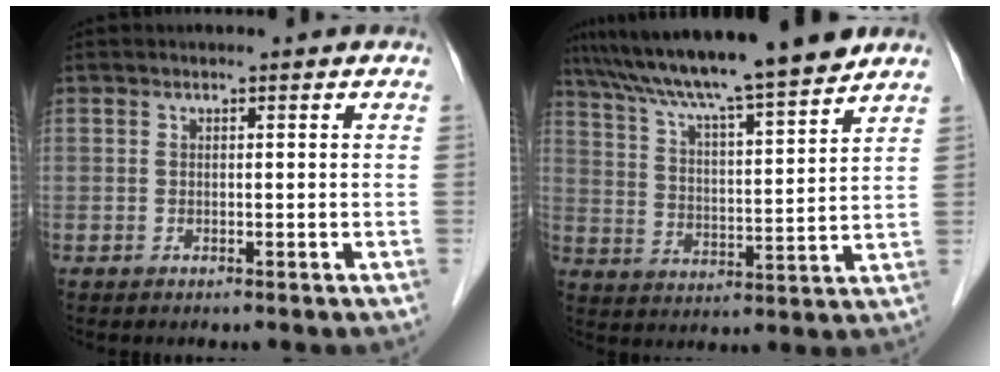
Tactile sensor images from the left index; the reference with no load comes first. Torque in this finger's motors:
{"motor_torque": [0.63, -0.81, 1.06, 0.21]}